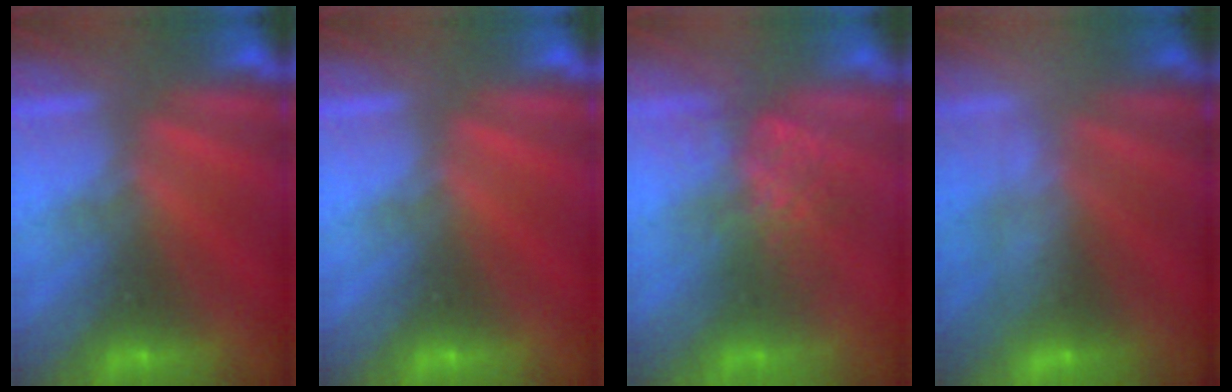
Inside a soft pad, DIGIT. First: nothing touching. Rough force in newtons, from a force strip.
{"total": 0.0}
{"total": 4.4}
{"total": 2.5}